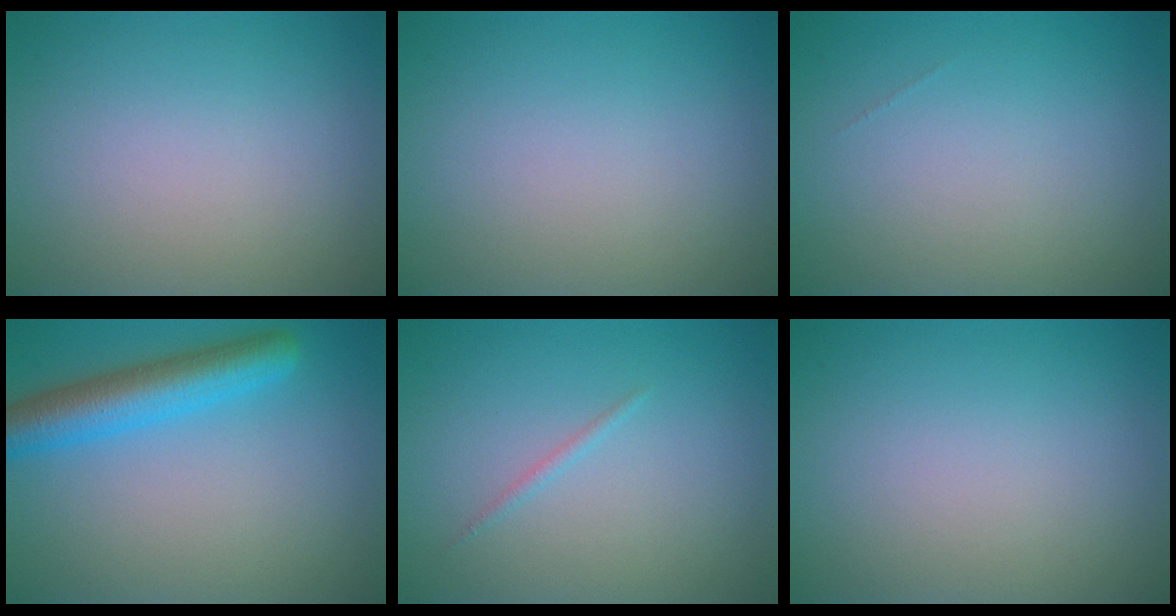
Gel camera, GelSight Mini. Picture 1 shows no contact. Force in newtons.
{"total": 0.0}
{"total": 0.0}
{"total": 5.4, "press": 5.4, "slide": 0.2}
{"total": 0.6, "press": 0.6, "slide": 0.0}
{"total": 0.0}